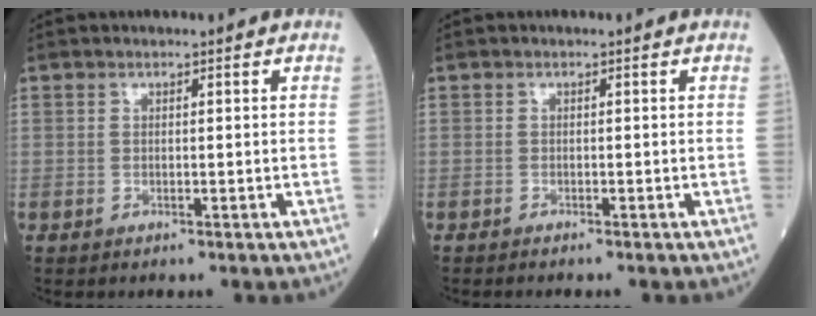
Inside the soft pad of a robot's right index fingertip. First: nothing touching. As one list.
[{"total": 0.8, "force": [-0.8, 0.0, 0.3], "torque": [-0.006, -0.001, -0.012]}]